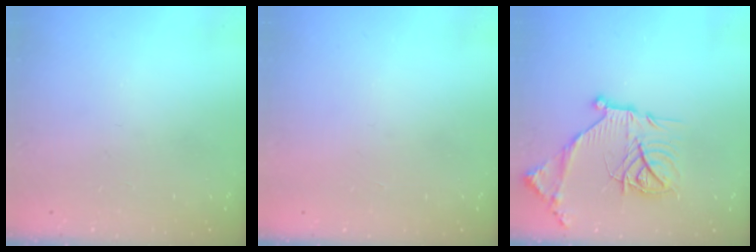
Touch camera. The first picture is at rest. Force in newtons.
{"total": 1.5, "press": 1.5, "slide": 0.1}
{"total": 18.5, "press": 18.4, "slide": 1.9}